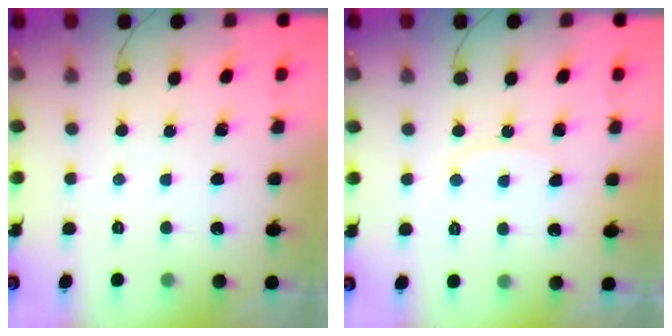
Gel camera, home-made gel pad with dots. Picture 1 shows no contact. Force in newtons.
{"total": 4.0, "press": 3.9, "slide": 0.7}